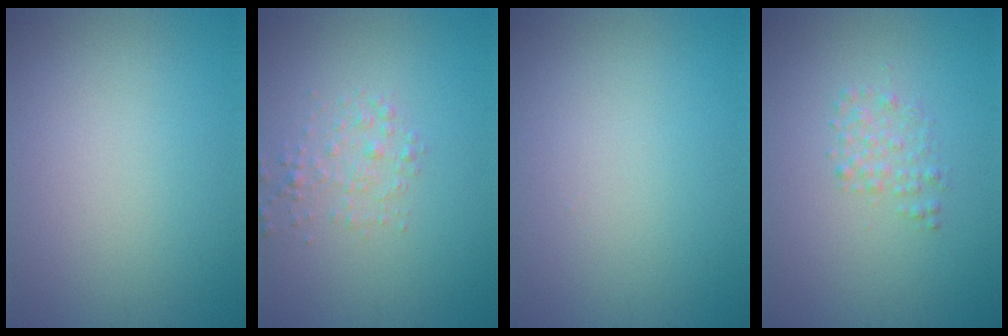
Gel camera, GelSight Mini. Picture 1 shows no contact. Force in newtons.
{"total": 1.7, "press": 1.7, "slide": 0.1}
{"total": 0.0}
{"total": 1.5, "press": 1.5, "slide": 0.0}